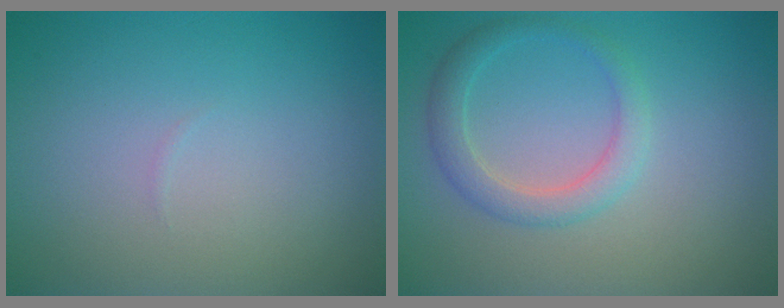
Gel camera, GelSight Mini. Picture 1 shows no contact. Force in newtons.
{"total": 2.7, "press": 2.7, "slide": 0.2}